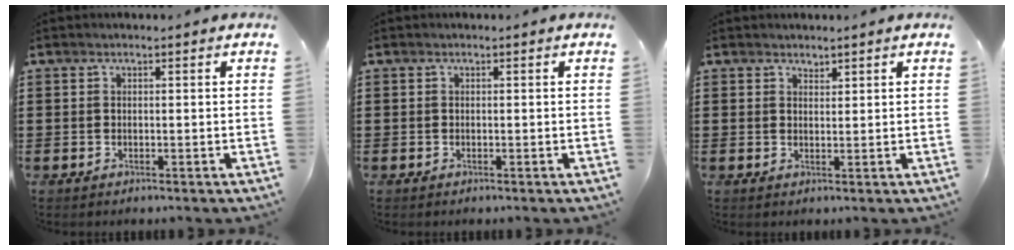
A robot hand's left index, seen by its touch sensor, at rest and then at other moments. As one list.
[{"total": 0.0}, {"total": 1.5, "force": [1.5, 0.3, 0.0], "torque": [-0.002, -0.001, 0.029]}]